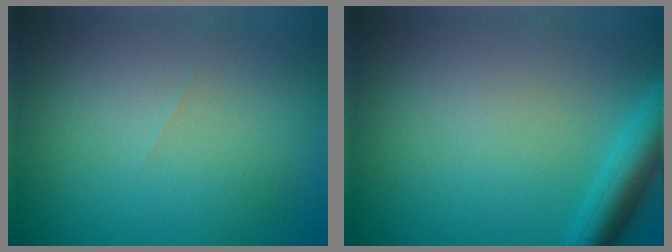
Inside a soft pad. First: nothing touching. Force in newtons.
{"total": 4.2, "press": 4.2, "slide": 0.2}